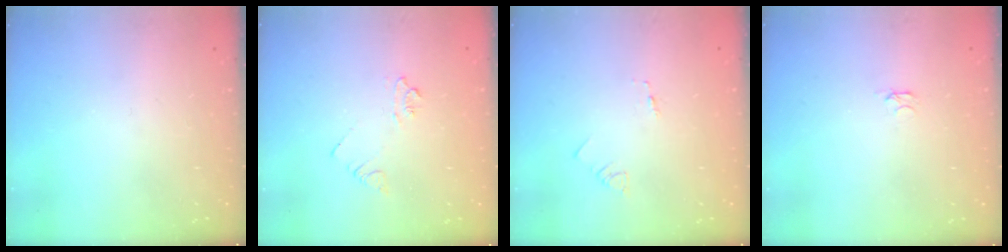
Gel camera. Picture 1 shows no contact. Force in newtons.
{"total": 4.4, "press": 4.3, "slide": 0.7}
{"total": 1.4, "press": 1.3, "slide": 0.1}
{"total": 2.4, "press": 2.3, "slide": 0.4}